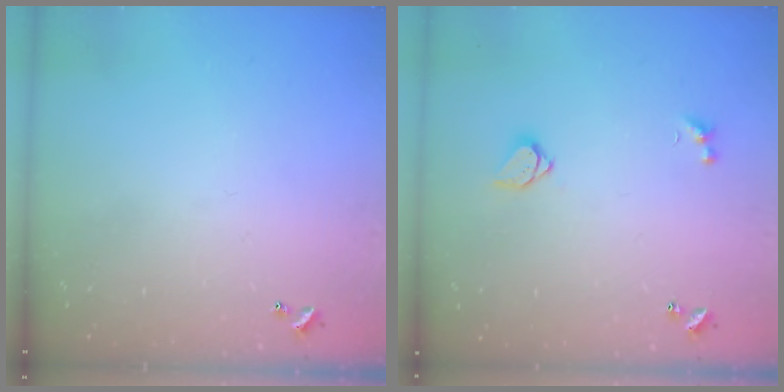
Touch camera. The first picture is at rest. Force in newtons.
{"total": 1.6, "press": 1.5, "slide": 0.3}